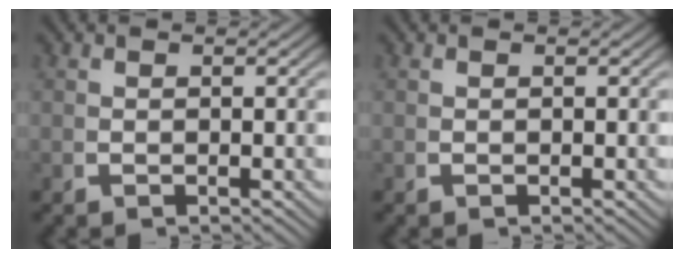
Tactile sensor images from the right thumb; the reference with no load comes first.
{"total": 0.0}